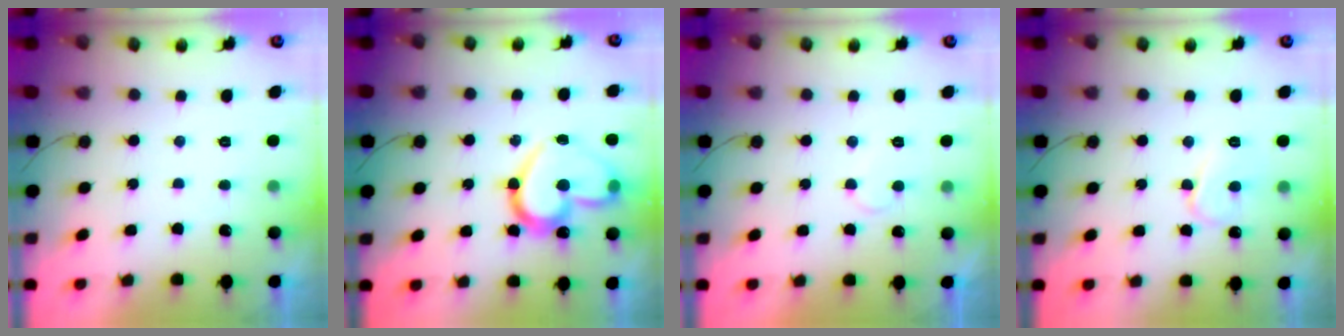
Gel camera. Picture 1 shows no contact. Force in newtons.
{"total": 19.9, "press": 19.8, "slide": 1.8}
{"total": 4.6, "press": 4.6, "slide": 0.3}
{"total": 7.2, "press": 7.2, "slide": 0.7}